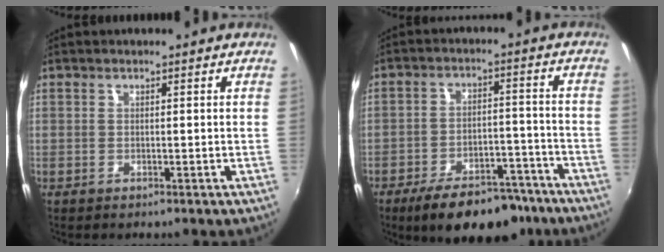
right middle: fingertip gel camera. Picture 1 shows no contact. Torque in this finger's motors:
{"motor_torque": [0.50, -0.73, 0.02, 0.00]}